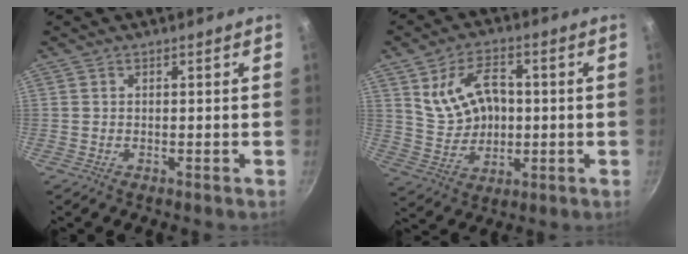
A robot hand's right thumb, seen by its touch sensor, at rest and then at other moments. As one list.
[{"total": 11.5, "force": [2.2, 8.2, 7.8], "torque": [-0.108, 0.007, 0.048]}]